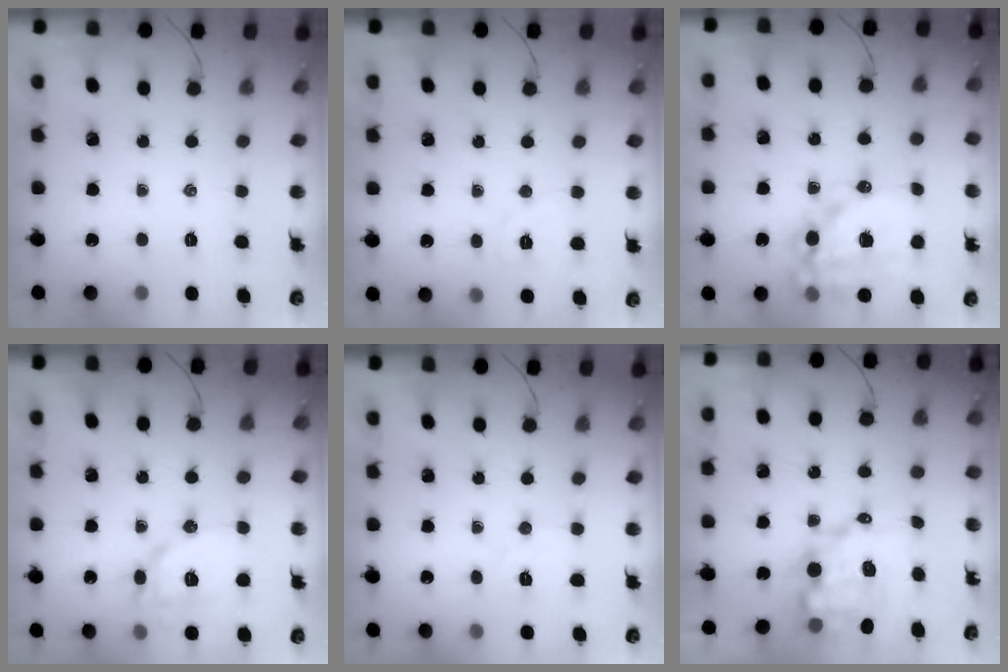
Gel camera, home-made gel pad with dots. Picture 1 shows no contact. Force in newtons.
{"total": 6.2, "press": 6.1, "slide": 1.3}
{"total": 17.3, "press": 16.9, "slide": 3.8}
{"total": 12.4, "press": 12.3, "slide": 1.3}
{"total": 5.5, "press": 5.4, "slide": 1.2}
{"total": 9.7, "press": 9.3, "slide": 2.6}